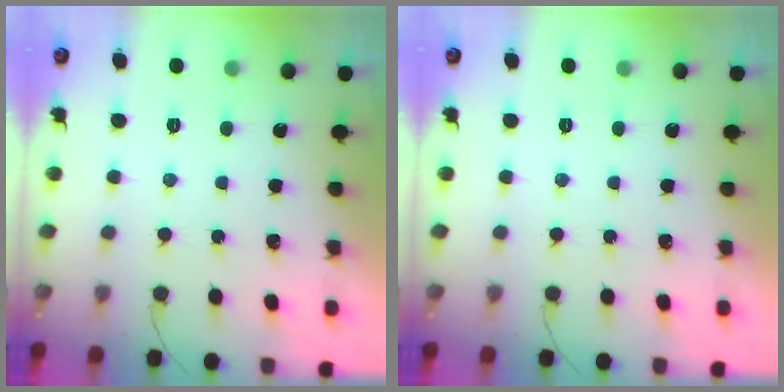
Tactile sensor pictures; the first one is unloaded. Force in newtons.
{"total": 0.0}